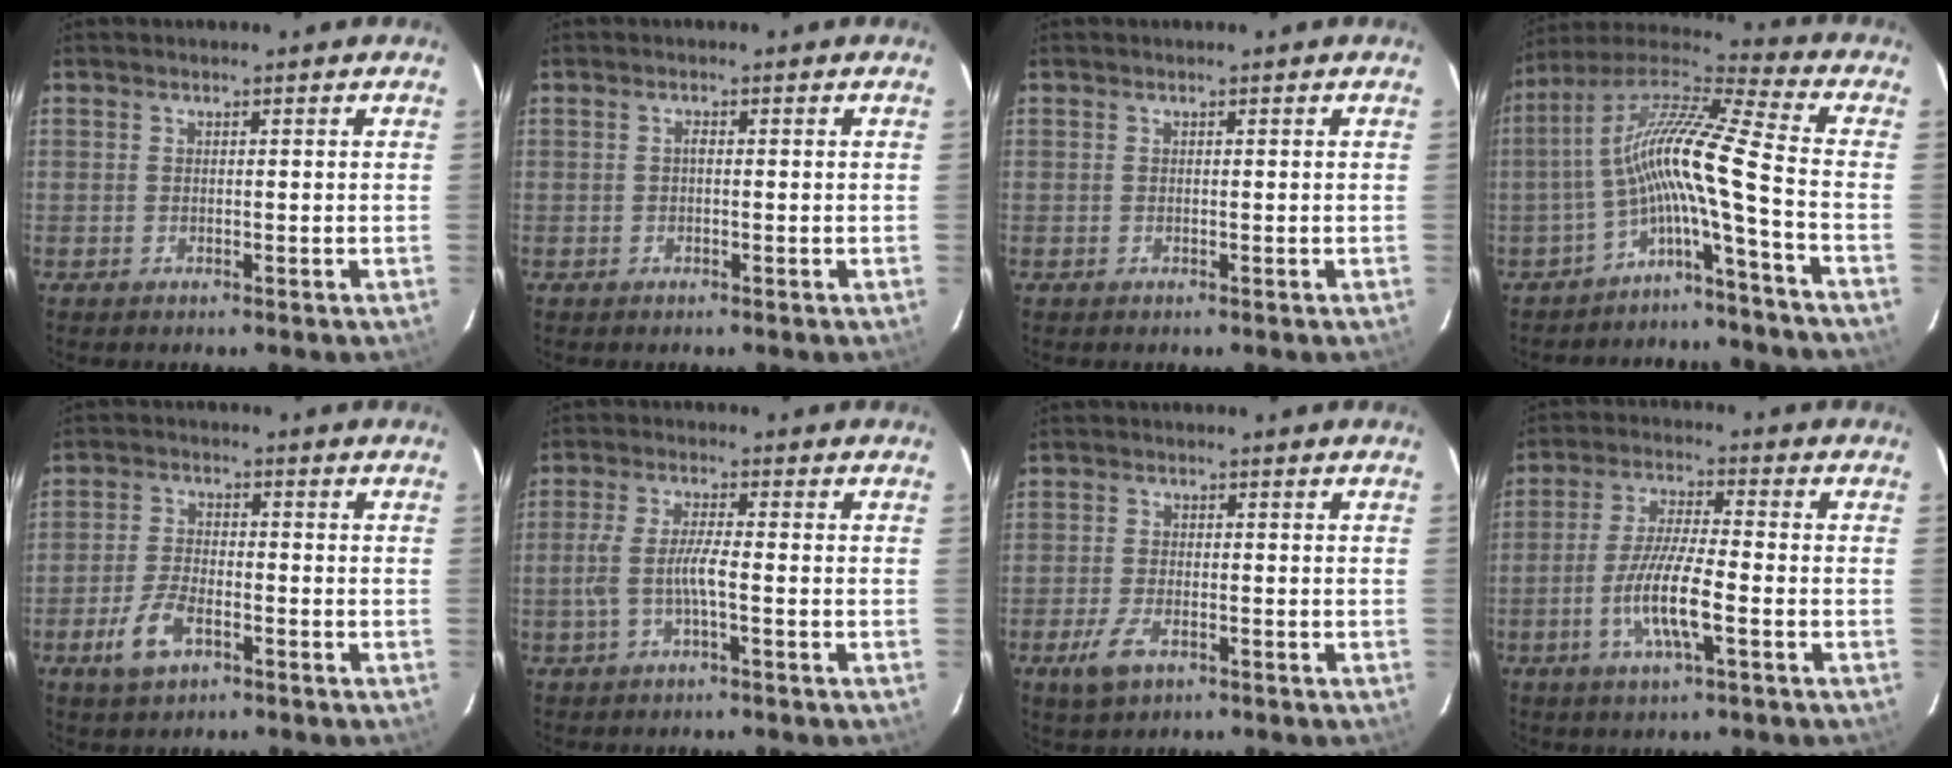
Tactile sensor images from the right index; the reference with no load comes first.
{"total": 0.7, "force": [-0.1, 0.3, 0.6], "torque": [-0.010, 0.004, -0.003]}
{"total": 0.0}
{"total": 12.7, "force": [-4.6, -1.0, 11.8], "torque": [-0.208, 0.005, -0.094]}
{"total": 7.0, "force": [-3.7, 3.2, 5.0], "torque": [-0.117, -0.002, -0.068]}
{"total": 5.2, "force": [-1.7, 0.3, 5.0], "torque": [-0.108, 0.003, -0.030]}
{"total": 5.1, "force": [-2.8, 2.4, 3.6], "torque": [-0.091, -0.008, -0.050]}
{"total": 9.1, "force": [-3.3, 1.1, 8.4], "torque": [-0.171, -0.006, -0.063]}